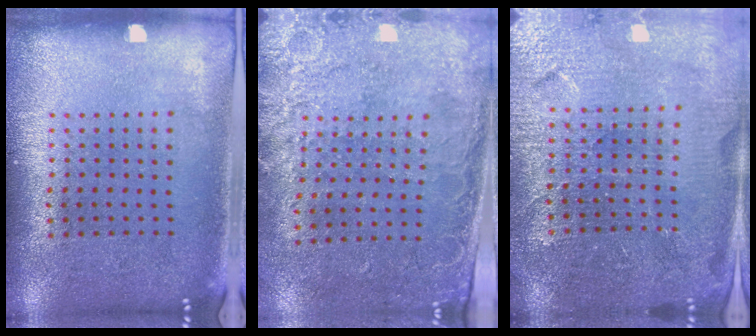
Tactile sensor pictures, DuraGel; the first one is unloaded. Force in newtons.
{"total": 2.6, "press": 2.1, "slide": 1.4}
{"total": 4.4, "press": 4.2, "slide": 1.4}